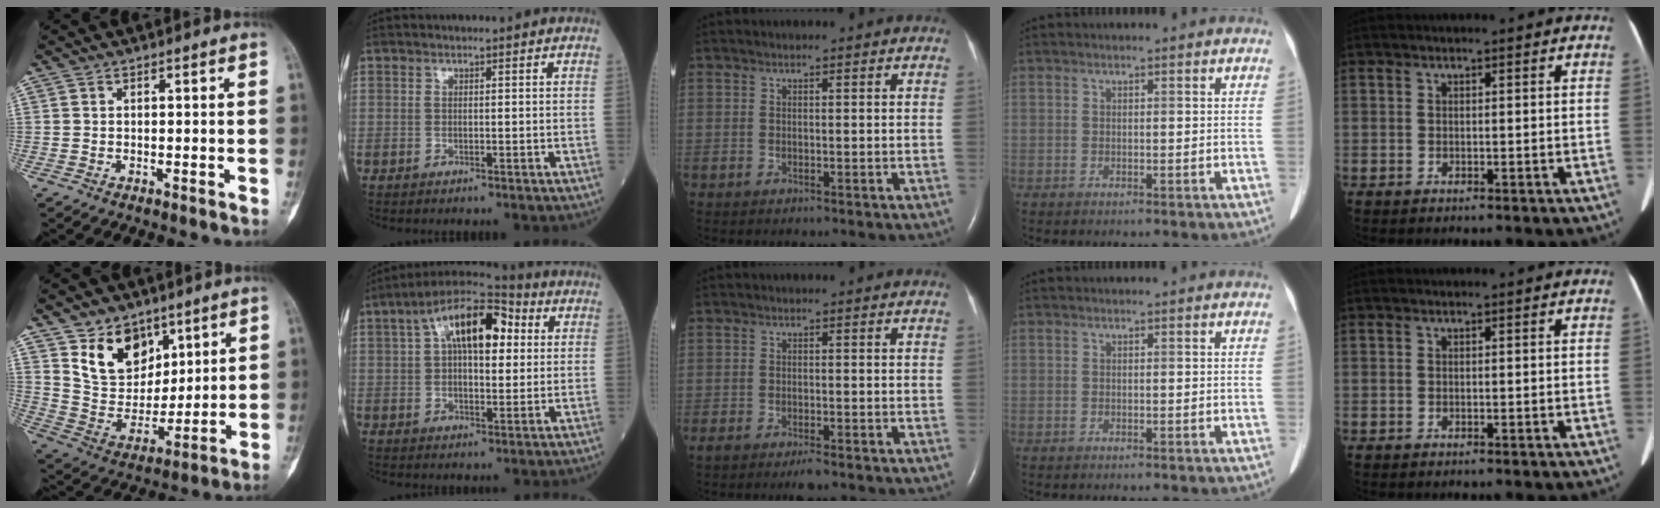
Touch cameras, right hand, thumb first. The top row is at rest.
{"thumb": {"total": 12.9, "force": [7.5, 8.8, 5.6], "torque": [-0.057, -0.052, 0.148]}, "index": {"total": 14.0, "force": [4.1, 5.6, 12.1], "torque": [-0.207, 0.042, 0.061]}, "middle": {"total": 2.8, "force": [-2.1, 0.5, 1.7], "torque": [-0.031, -0.007, -0.032]}}